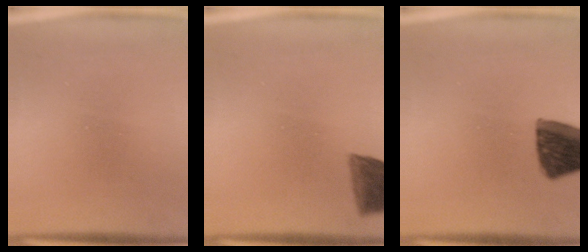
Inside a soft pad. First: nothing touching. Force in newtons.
{"total": 6.3}
{"total": 11.0}